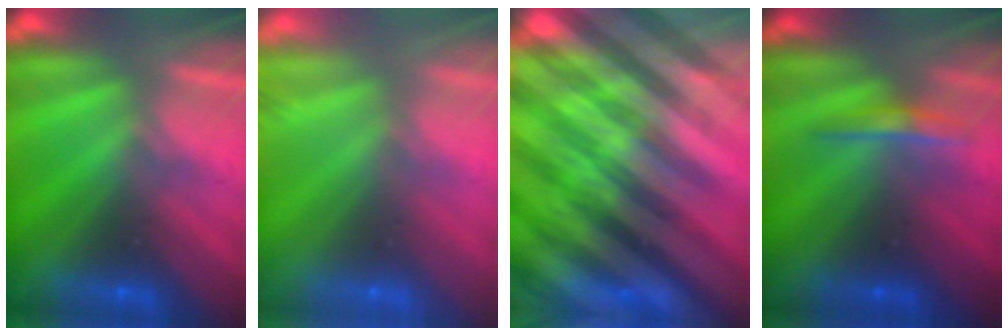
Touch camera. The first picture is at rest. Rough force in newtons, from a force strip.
{"total": 7.2}
{"total": 6.3}
{"total": 1.7}